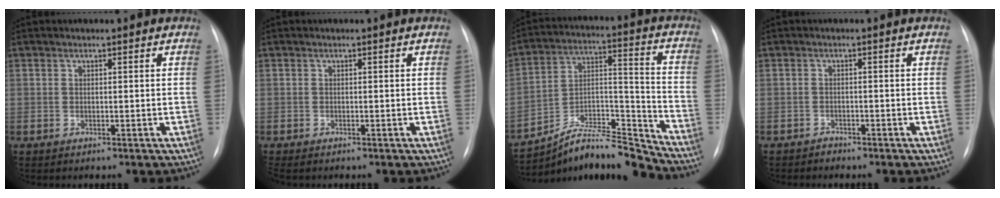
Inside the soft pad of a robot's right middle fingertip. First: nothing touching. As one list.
[{"total": 1.0, "force": [-0.8, 0.4, 0.4], "torque": [-0.005, -0.001, -0.010]}, {"total": 14.3, "force": [-13.9, 0.0, 3.4], "torque": [-0.048, 0.053, -0.246]}, {"total": 1.1, "force": [-1.0, 0.5, -0.3], "torque": [0.003, 0.001, -0.020]}]